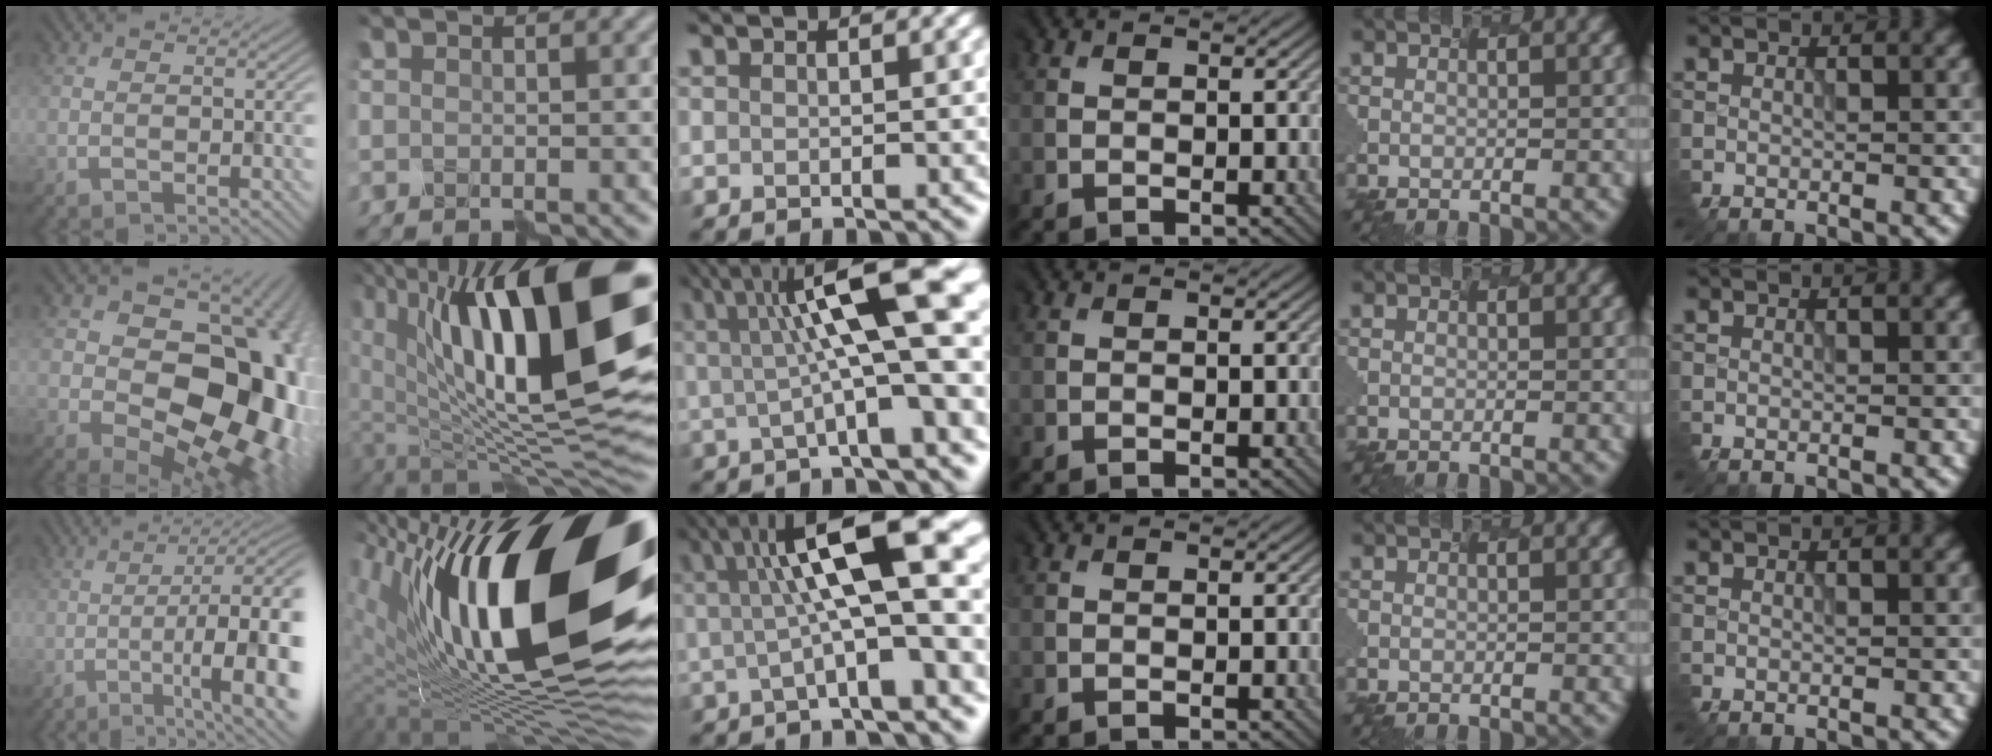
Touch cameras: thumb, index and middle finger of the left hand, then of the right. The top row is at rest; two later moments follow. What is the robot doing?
{"motion": "shake", "object": "plastic piggy bank"}